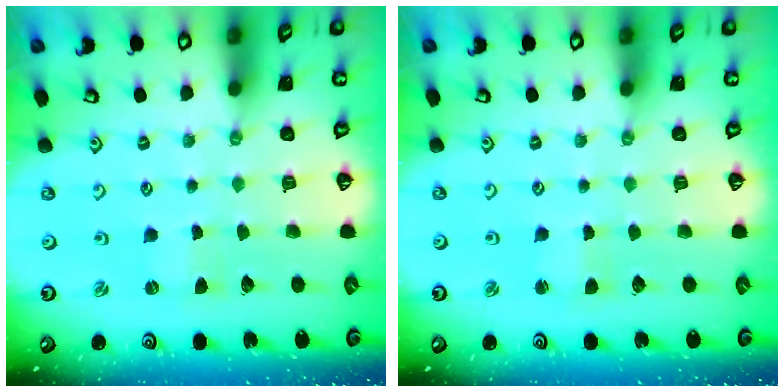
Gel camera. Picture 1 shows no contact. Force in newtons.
{"total": 2.2, "press": 2.1, "slide": 0.3}